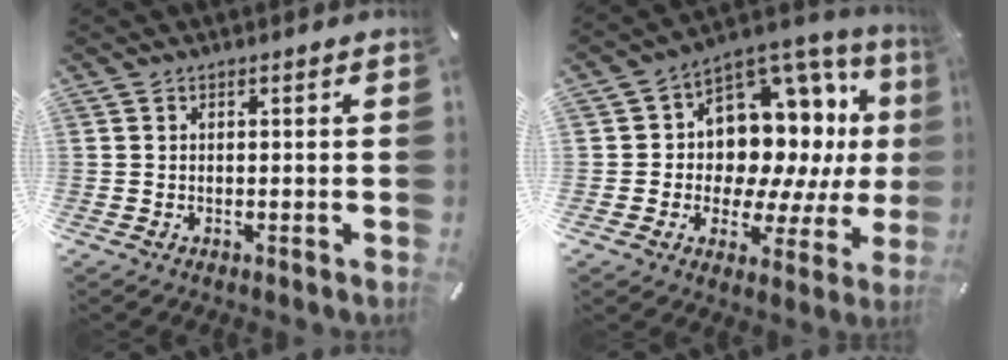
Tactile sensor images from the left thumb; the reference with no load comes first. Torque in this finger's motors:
{"motor_torque": [0.76, 0.85, 0.12, -0.04, 0.25]}